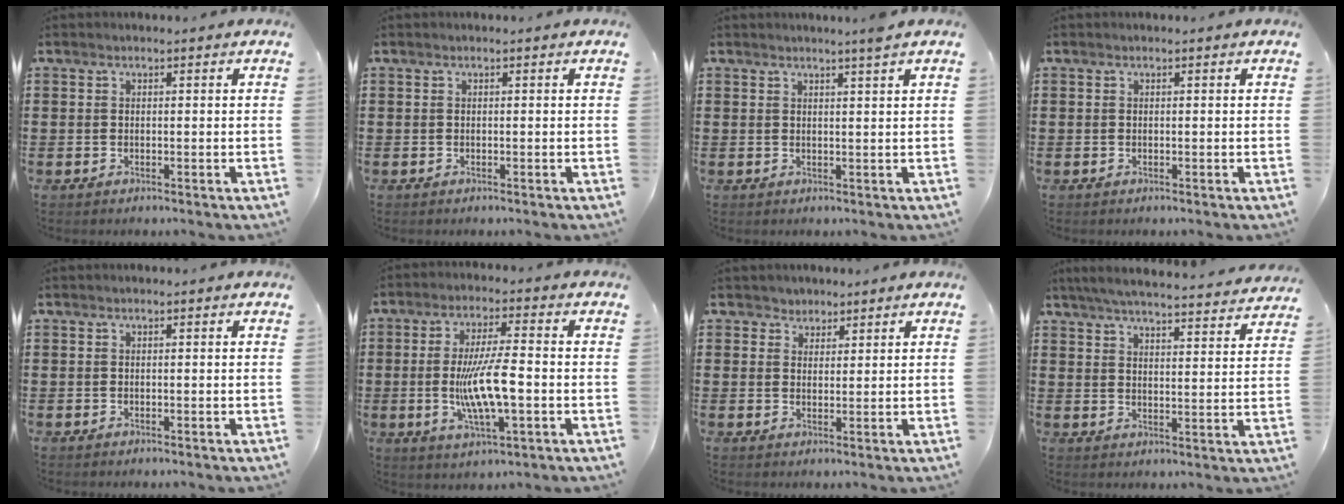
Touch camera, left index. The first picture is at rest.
{"total": 0.0}
{"total": 2.2, "force": [1.8, -0.8, 1.2], "torque": [-0.024, -0.006, 0.033]}
{"total": 0.0}
{"total": 0.0}
{"total": 9.2, "force": [-1.5, 2.1, 8.8], "torque": [-0.175, -0.007, -0.031]}
{"total": 2.2, "force": [1.7, 1.3, -0.1], "torque": [-0.006, 0.007, 0.032]}
{"total": 5.2, "force": [5.0, -0.3, 1.5], "torque": [-0.050, -0.035, 0.085]}